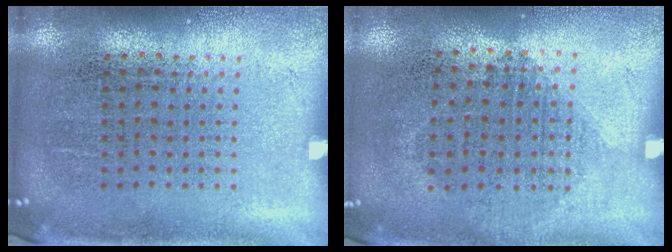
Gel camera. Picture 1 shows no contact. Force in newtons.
{"total": 1.0, "press": 0.9, "slide": 0.4}